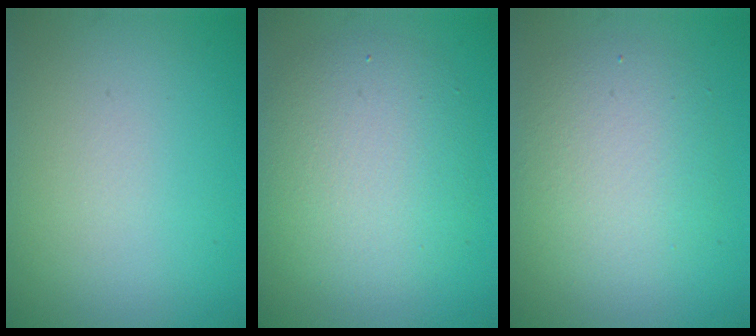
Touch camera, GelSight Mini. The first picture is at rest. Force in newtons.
{"total": 5.9, "press": 5.9, "slide": 0.2}
{"total": 4.6, "press": 4.6, "slide": 0.2}